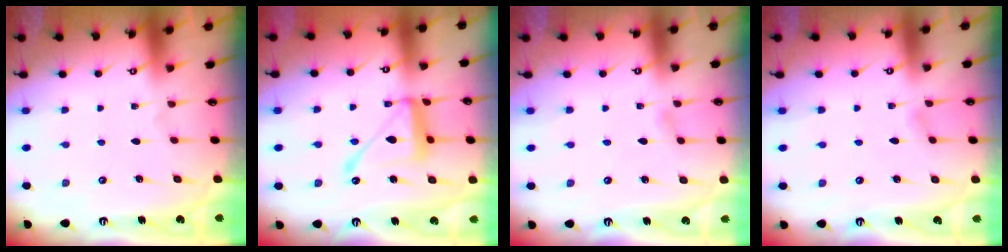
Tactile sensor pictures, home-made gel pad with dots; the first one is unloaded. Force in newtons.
{"total": 14.0, "press": 13.9, "slide": 1.3}
{"total": 2.0, "press": 2.0, "slide": 0.3}
{"total": 2.8, "press": 2.8, "slide": 0.3}